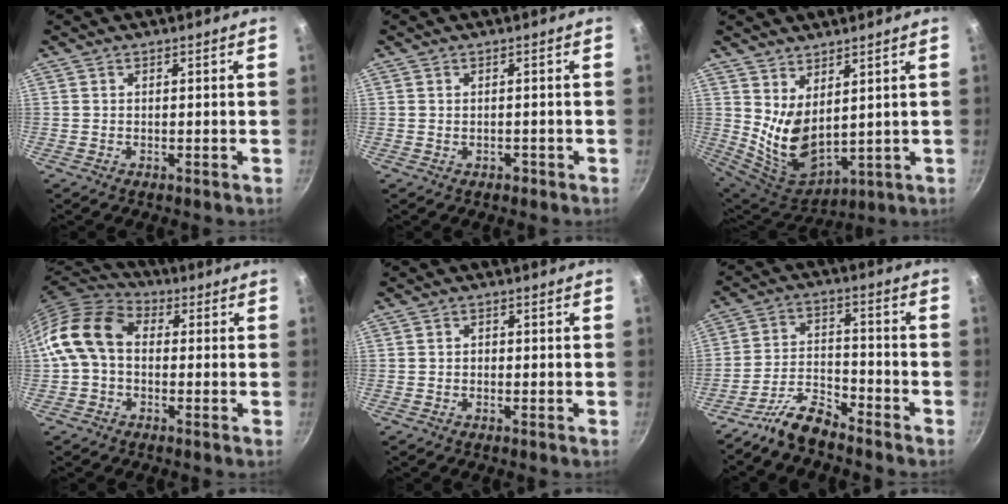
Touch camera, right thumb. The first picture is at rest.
{"total": 0.8, "force": [-0.4, 0.6, 0.3], "torque": [-0.003, 0.005, -0.001]}
{"total": 10.0, "force": [3.9, 5.5, 7.5], "torque": [-0.121, -0.054, 0.093]}
{"total": 11.8, "force": [0.3, 8.6, 8.0], "torque": [-0.130, 0.031, -0.016]}
{"total": 1.1, "force": [-0.2, 0.9, 0.5], "torque": [-0.008, 0.004, -0.005]}
{"total": 7.3, "force": [-6.4, 1.9, 2.8], "torque": [-0.056, 0.059, -0.139]}